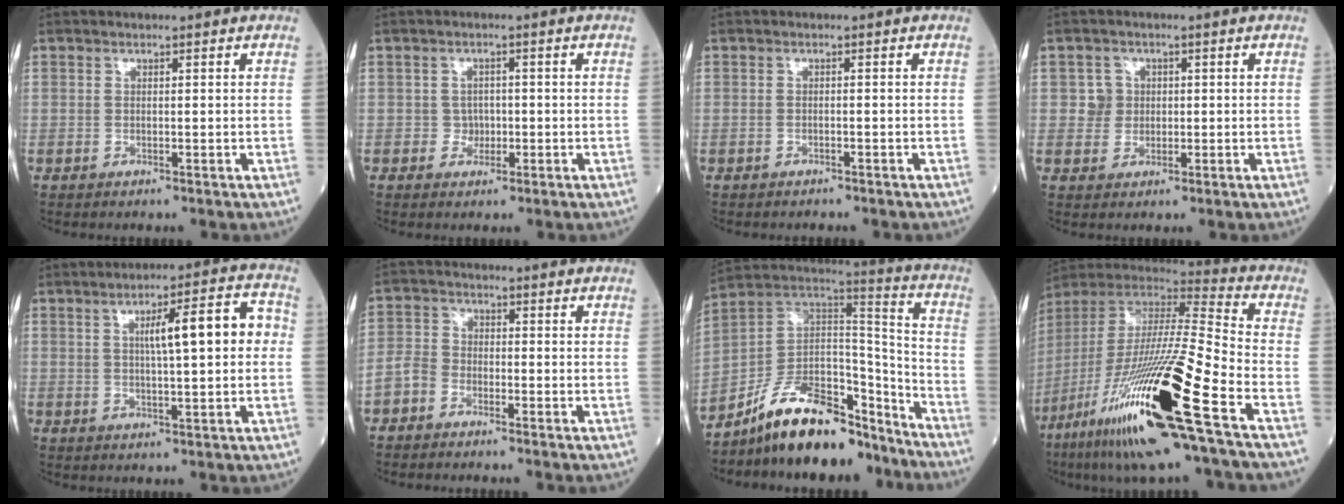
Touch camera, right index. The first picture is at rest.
{"total": 1.9, "force": [-0.4, 1.8, 0.4], "torque": [0.003, 0.007, -0.008]}
{"total": 1.3, "force": [-1.1, 0.4, 0.4], "torque": [-0.013, -0.002, -0.013]}
{"total": 2.8, "force": [0.4, 2.8, 0.0], "torque": [0.010, 0.005, 0.005]}
{"total": 9.4, "force": [1.4, 1.4, 9.2], "torque": [-0.136, 0.027, 0.021]}
{"total": 3.4, "force": [-2.3, 2.2, 1.2], "torque": [-0.026, 0.007, -0.054]}
{"total": 17.1, "force": [-13.8, 6.3, 8.0], "torque": [-0.129, 0.055, -0.239]}
{"total": 27.7, "force": [-12.9, 1.1, 24.5], "torque": [-0.483, -0.062, -0.238]}